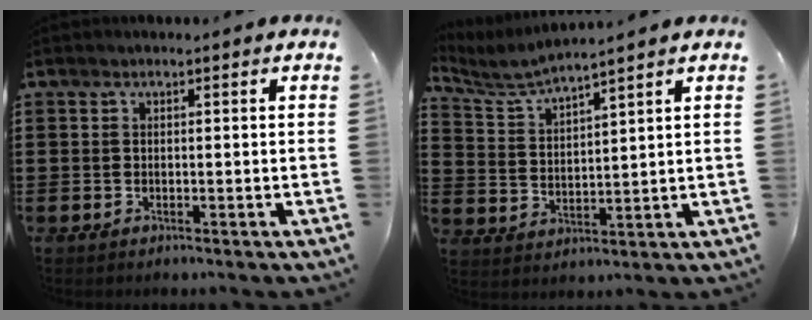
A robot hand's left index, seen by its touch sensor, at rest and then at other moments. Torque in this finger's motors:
{"motor_torque": [0.05, -0.08, -0.10, 0.01]}